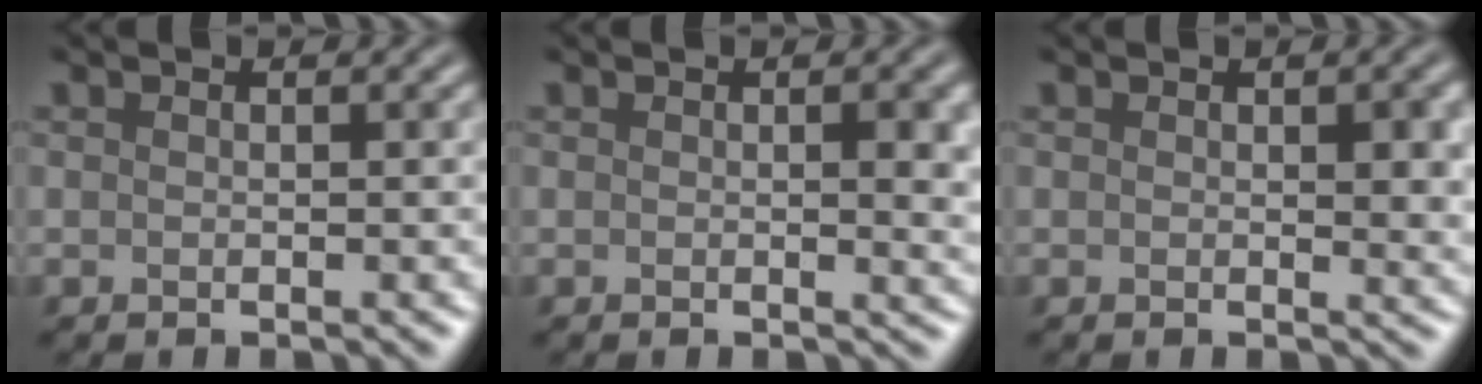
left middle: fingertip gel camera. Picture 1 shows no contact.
{"total": 2.6, "force": [0.3, 0.6, 2.6], "torque": [-0.029, -0.003, 0.002]}
{"total": 2.5, "force": [0.4, 0.7, 2.4], "torque": [-0.029, -0.005, 0.006]}